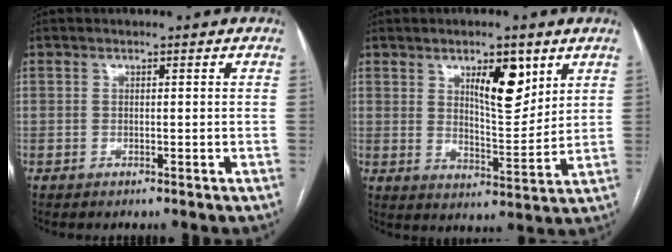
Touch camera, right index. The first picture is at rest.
{"total": 8.8, "force": [4.4, 2.7, 7.1], "torque": [-0.115, -0.006, 0.075]}